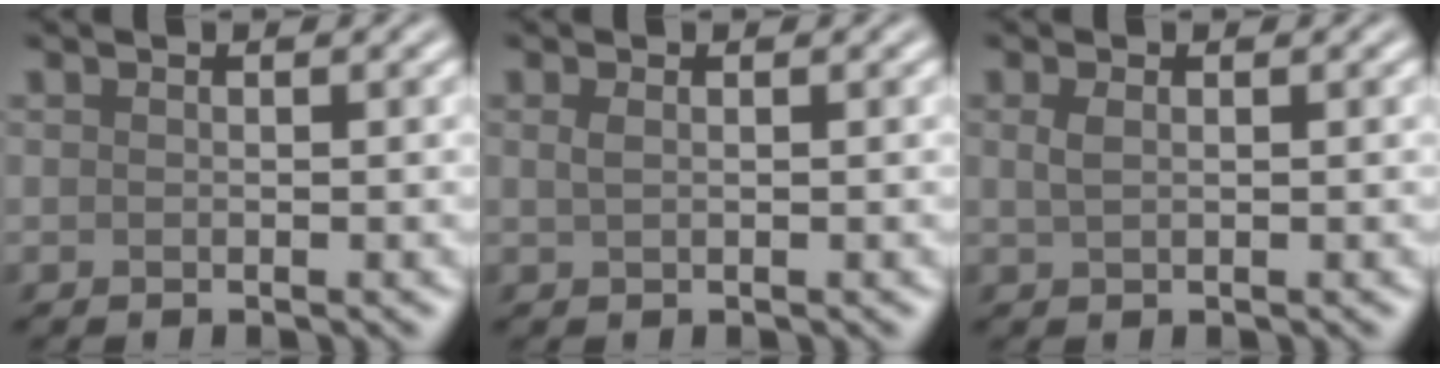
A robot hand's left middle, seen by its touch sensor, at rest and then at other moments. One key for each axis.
{"total": 0.7, "fx": 0.3, "fy": 0.3, "fz": 0.6, "tx": -0.013, "ty": 0.002, "tz": 0.007}
{"total": 1.0, "fx": 0.4, "fy": 0.5, "fz": 0.8, "tx": -0.021, "ty": 0.000, "tz": 0.010}